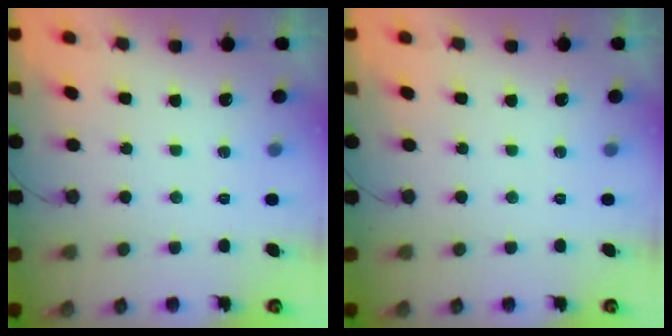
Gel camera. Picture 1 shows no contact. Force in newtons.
{"total": 0.0}